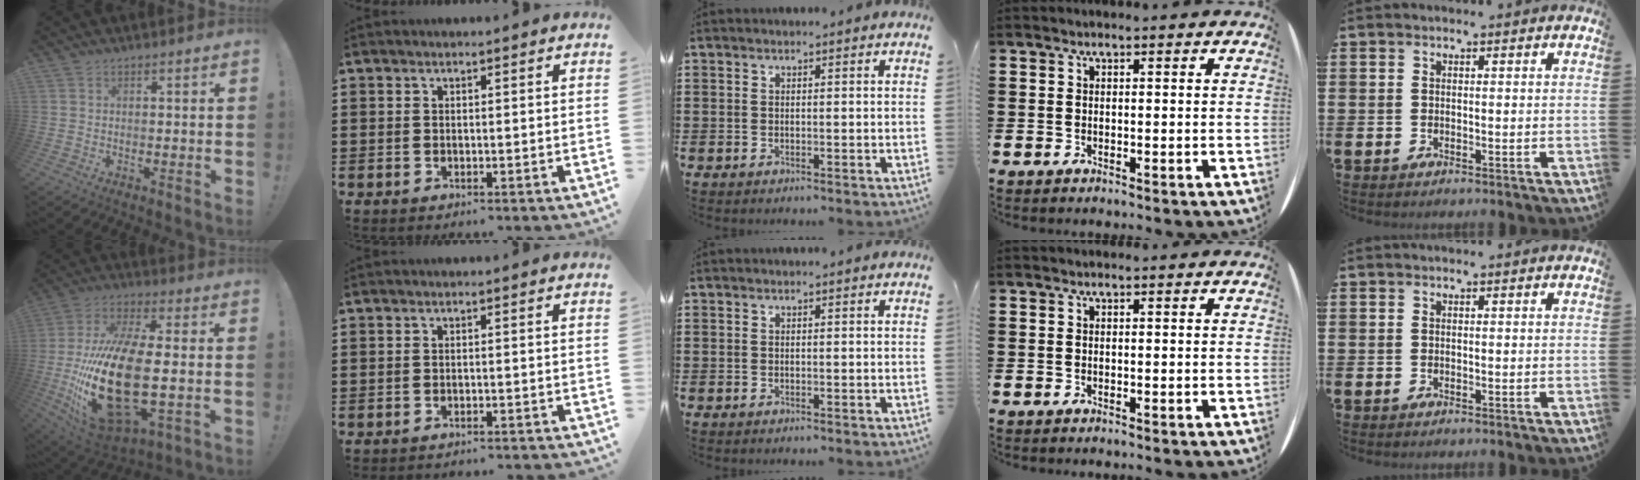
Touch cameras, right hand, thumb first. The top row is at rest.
{"thumb": {"total": 29.1, "force": [-2.9, 13.5, 25.6], "torque": [-0.524, 0.000, -0.037]}, "index": {"total": 1.2, "force": [-1.2, 0.0, 0.2], "torque": [-0.006, 0.002, -0.025]}}